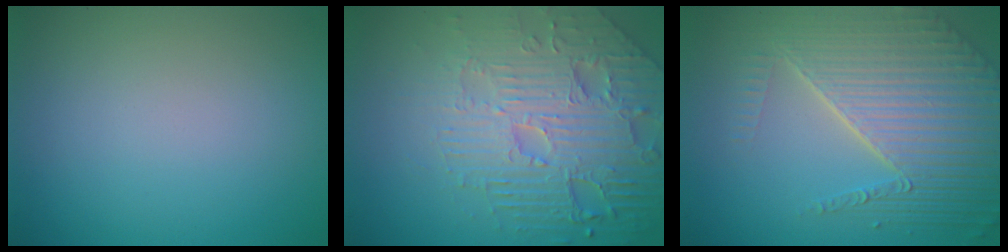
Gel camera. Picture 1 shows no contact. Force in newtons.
{"total": 8.4, "press": 6.0, "slide": 5.8}
{"total": 8.6, "press": 5.7, "slide": 6.5}